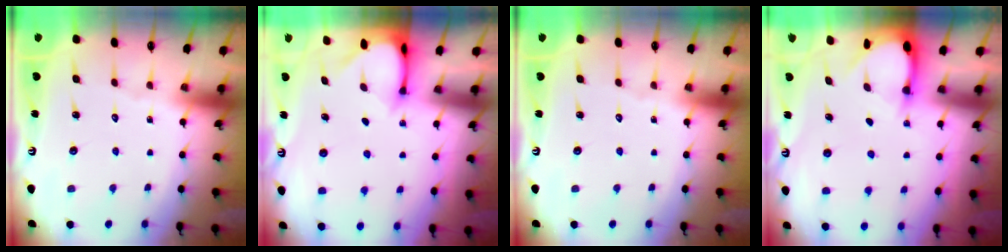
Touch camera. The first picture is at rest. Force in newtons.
{"total": 3.4, "press": 3.4, "slide": 0.3}
{"total": 0.0}
{"total": 2.9, "press": 2.9, "slide": 0.3}